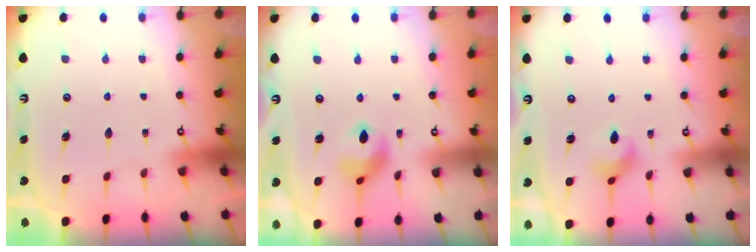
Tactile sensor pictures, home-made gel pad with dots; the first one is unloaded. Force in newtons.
{"total": 9.0, "press": 8.9, "slide": 1.6}
{"total": 3.9, "press": 3.9, "slide": 0.7}